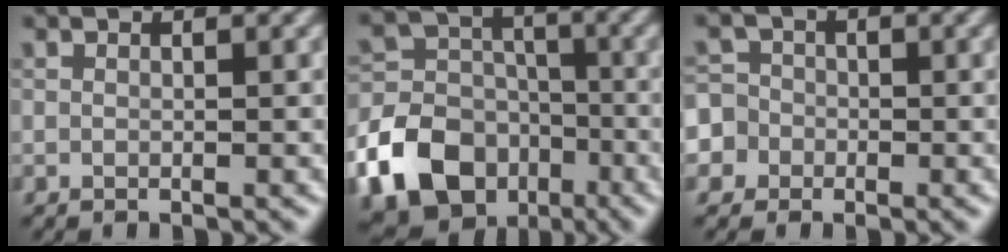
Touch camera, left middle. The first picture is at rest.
{"total": 17.0, "force": [-8.4, 13.5, 6.2], "torque": [-0.131, -0.053, -0.160]}
{"total": 6.6, "force": [-2.3, 6.0, 1.5], "torque": [-0.037, 0.010, -0.075]}